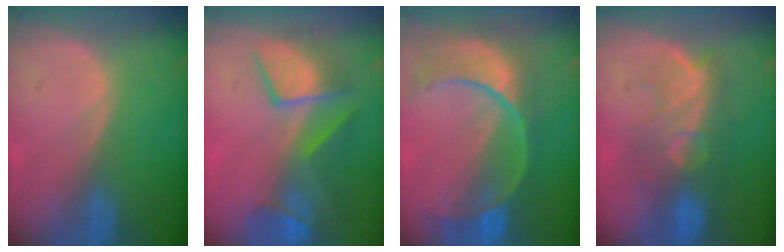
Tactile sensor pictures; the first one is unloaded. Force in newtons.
{"total": 8.9, "press": 8.4, "slide": 2.9}
{"total": 10.9, "press": 9.2, "slide": 5.9}
{"total": 9.0, "press": 8.5, "slide": 3.0}